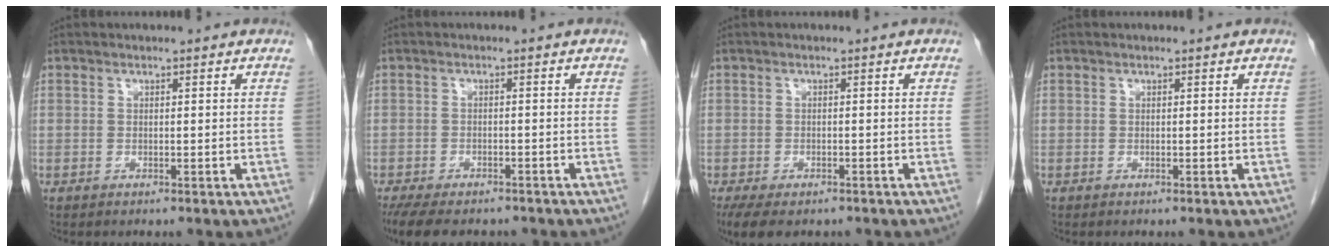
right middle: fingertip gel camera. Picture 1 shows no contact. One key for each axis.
{"total": 12.1, "fx": -9.9, "fy": 4.5, "fz": 5.3, "tx": -0.108, "ty": -0.008, "tz": -0.137}
{"total": 7.0, "fx": -5.1, "fy": 3.1, "fz": 3.6, "tx": -0.059, "ty": -0.011, "tz": -0.074}
{"total": 0.0}